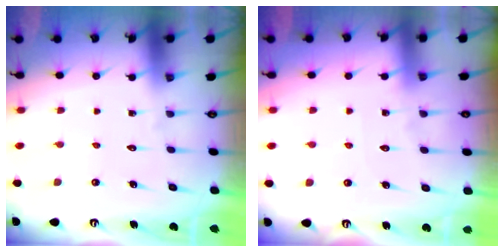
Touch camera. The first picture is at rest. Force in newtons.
{"total": 3.9, "press": 3.9, "slide": 0.6}